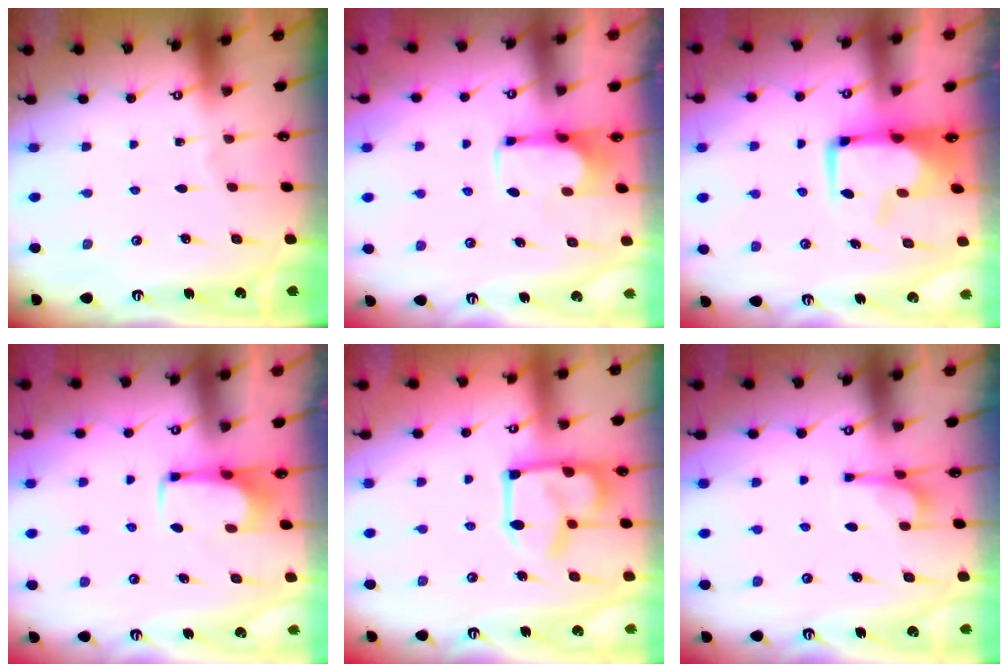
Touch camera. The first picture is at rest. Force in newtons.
{"total": 2.1, "press": 1.9, "slide": 0.8}
{"total": 1.4, "press": 1.0, "slide": 1.0}
{"total": 1.5, "press": 1.5, "slide": 0.4}
{"total": 16.5, "press": 16.4, "slide": 1.0}
{"total": 3.6, "press": 3.5, "slide": 0.6}